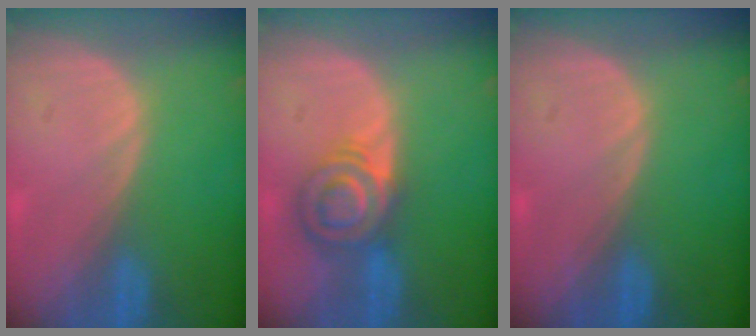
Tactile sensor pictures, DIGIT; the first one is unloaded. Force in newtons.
{"total": 6.3, "press": 6.1, "slide": 1.4}
{"total": 0.0}